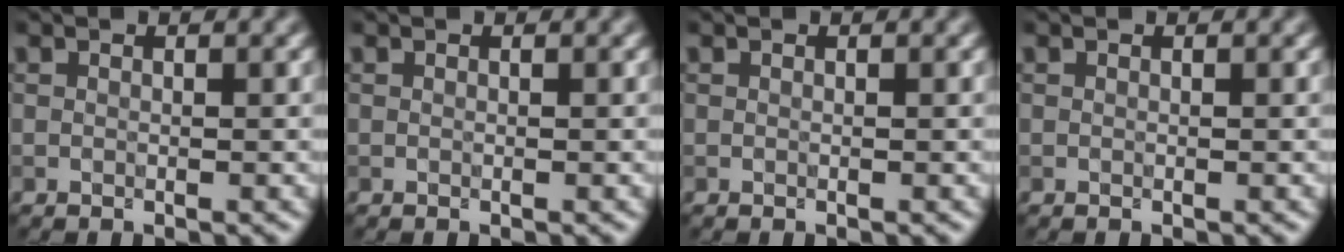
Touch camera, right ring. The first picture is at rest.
{"total": 0.0}
{"total": 0.0}
{"total": 0.0}